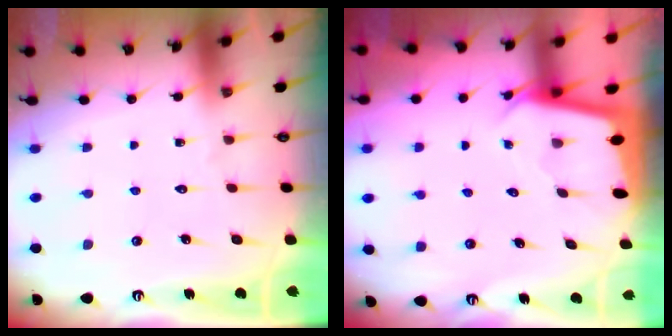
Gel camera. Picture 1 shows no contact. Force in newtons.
{"total": 2.1, "press": 2.1, "slide": 0.1}